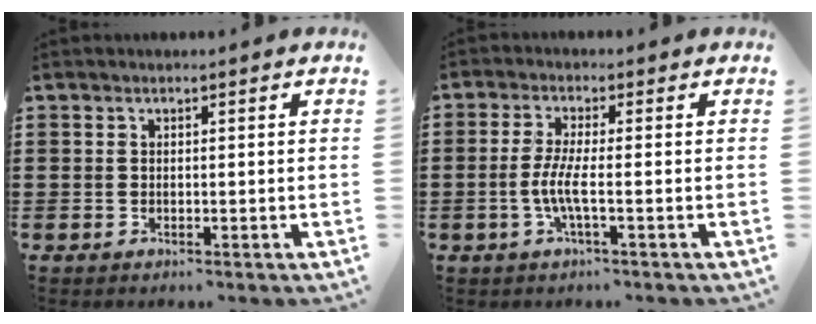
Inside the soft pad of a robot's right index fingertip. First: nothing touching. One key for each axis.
{"total": 4.7, "fx": -1.3, "fy": 0.5, "fz": 4.5, "tx": -0.107, "ty": -0.010, "tz": -0.036}